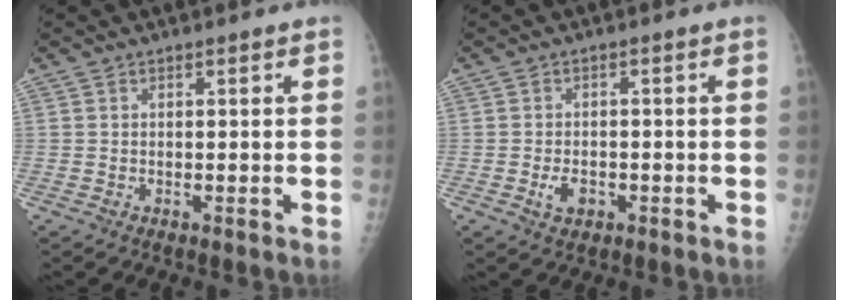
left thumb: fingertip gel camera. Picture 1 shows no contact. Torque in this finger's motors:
{"motor_torque": [-0.33, 0.34, 0.03, 0.02, 0.01]}